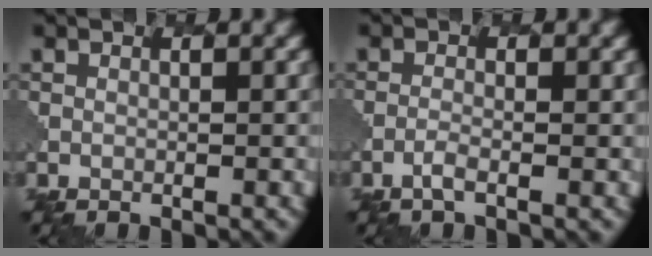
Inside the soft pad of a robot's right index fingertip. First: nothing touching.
{"total": 1.0, "force": [-0.5, 0.2, 0.8], "torque": [-0.014, 0.005, -0.017]}